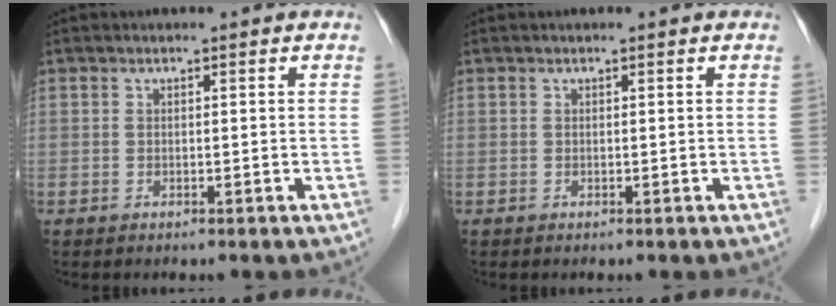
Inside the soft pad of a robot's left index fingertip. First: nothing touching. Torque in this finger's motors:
{"motor_torque": [-0.09, 0.11, -0.02, 0.00]}